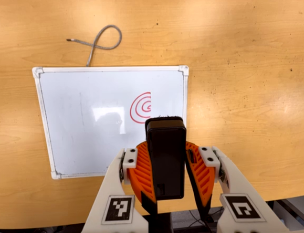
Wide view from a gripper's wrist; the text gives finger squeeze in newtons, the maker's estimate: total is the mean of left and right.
{"total": 11.8, "left": 11.0, "right": 12.6}